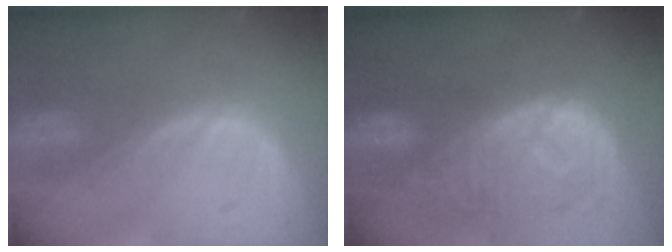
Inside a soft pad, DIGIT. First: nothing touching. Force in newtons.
{"total": 10.9, "press": 9.7, "slide": 5.0}